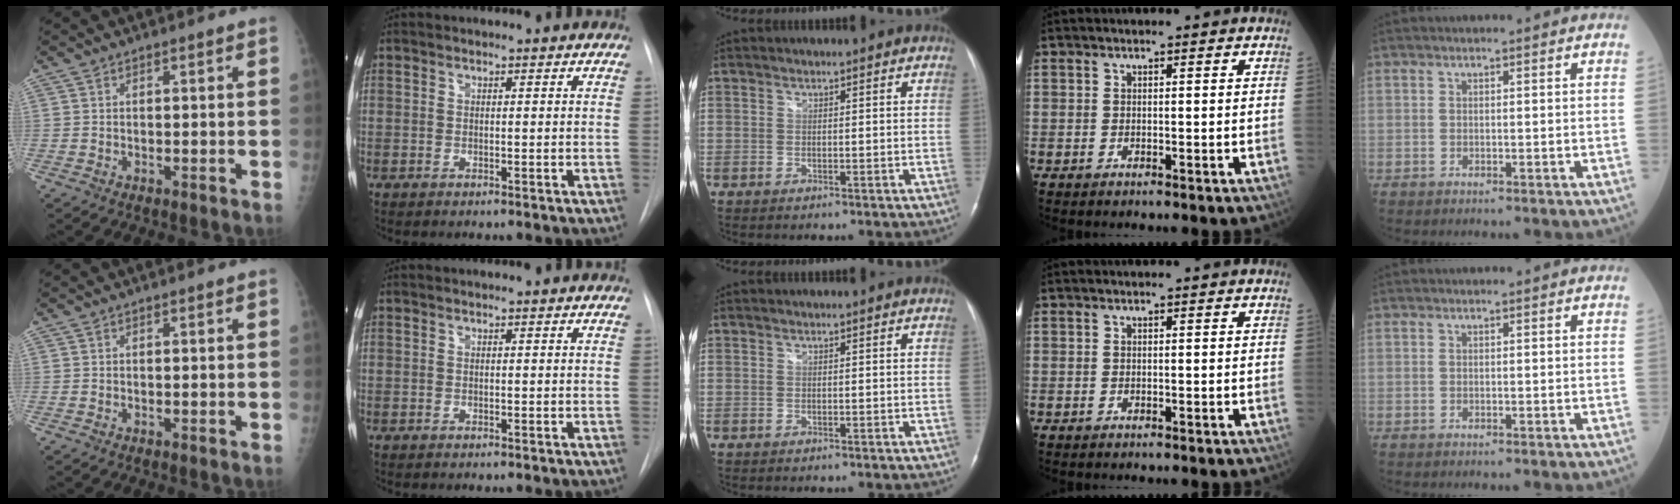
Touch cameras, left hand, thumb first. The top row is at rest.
{}